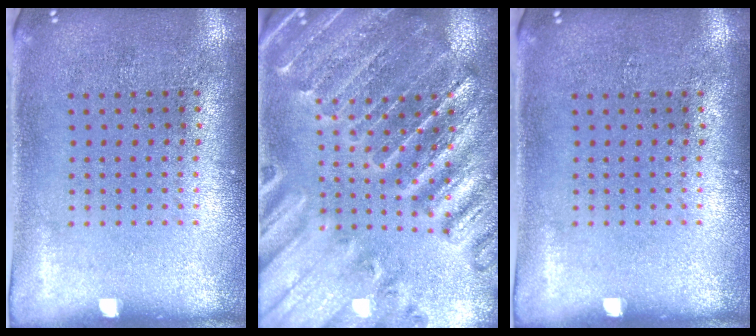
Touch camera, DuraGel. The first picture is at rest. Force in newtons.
{"total": 2.8, "press": 2.8, "slide": 0.3}
{"total": 0.0}